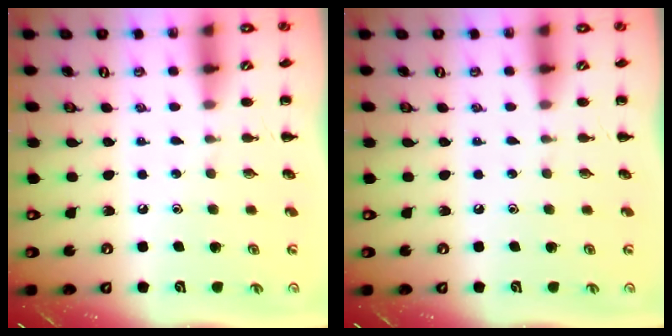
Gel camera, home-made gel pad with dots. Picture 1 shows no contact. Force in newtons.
{"total": 0.0}